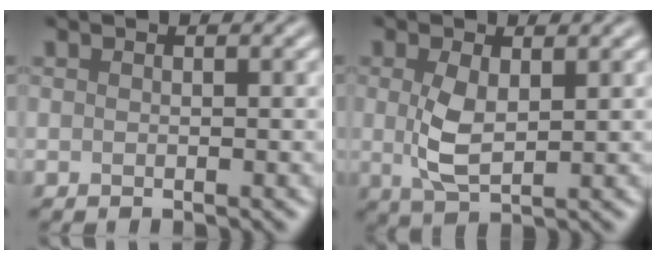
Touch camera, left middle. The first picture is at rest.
{"total": 3.6, "force": [0.6, 1.7, 3.1], "torque": [-0.073, -0.003, 0.013]}